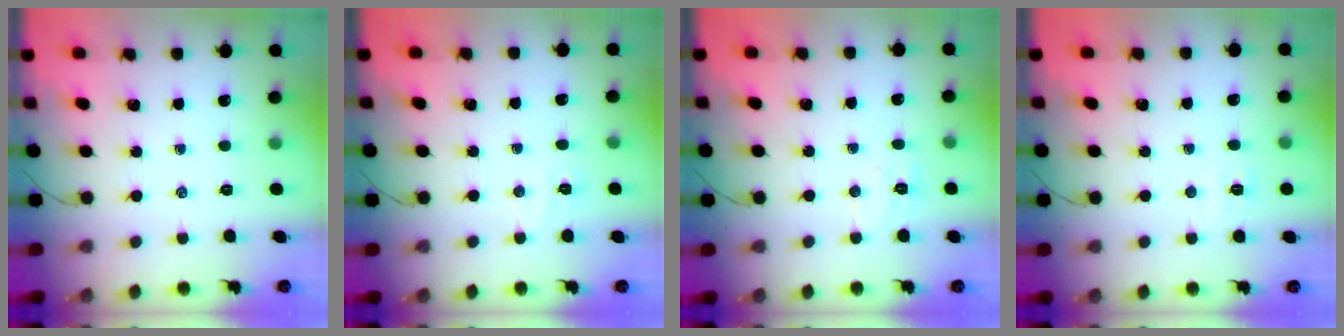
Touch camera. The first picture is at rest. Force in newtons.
{"total": 3.8, "press": 3.7, "slide": 0.9}
{"total": 5.4, "press": 5.3, "slide": 1.2}
{"total": 2.4, "press": 2.3, "slide": 0.8}